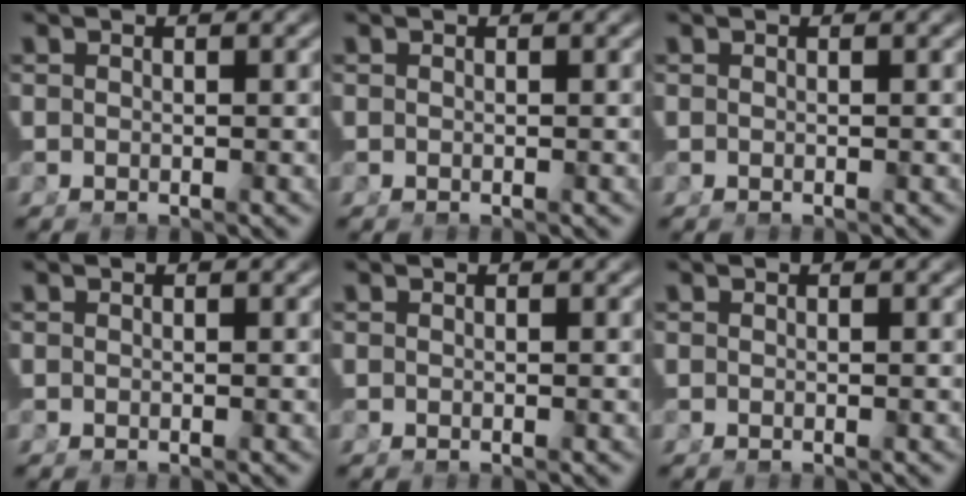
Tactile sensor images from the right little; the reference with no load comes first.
{"total": 0.0}
{"total": 0.0}
{"total": 0.0}
{"total": 0.0}
{"total": 0.0}